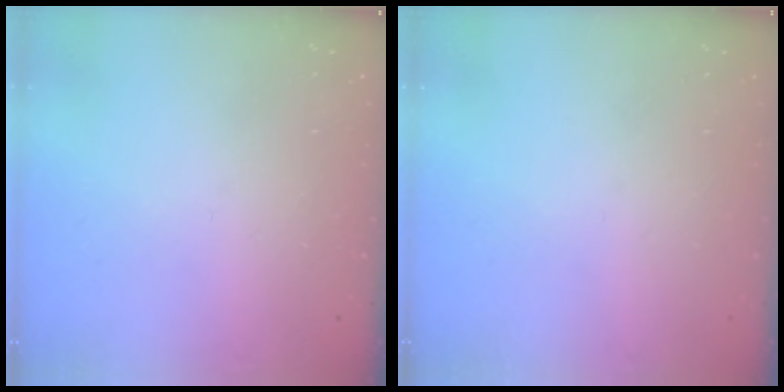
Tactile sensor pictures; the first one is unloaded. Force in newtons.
{"total": 0.0}